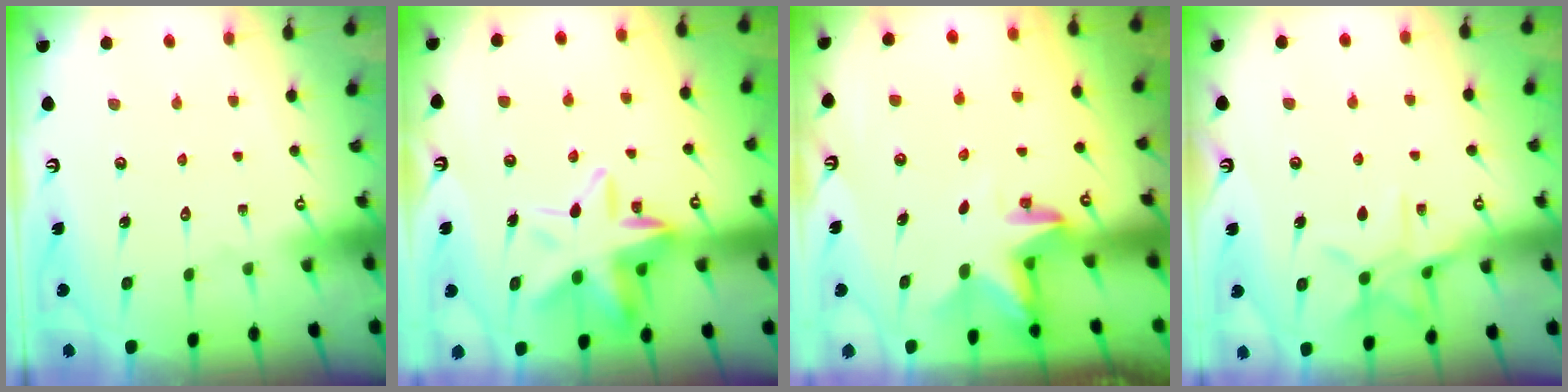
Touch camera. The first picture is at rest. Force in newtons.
{"total": 14.5, "press": 14.3, "slide": 2.5}
{"total": 2.8, "press": 2.8, "slide": 0.2}
{"total": 10.2, "press": 10.2, "slide": 0.9}